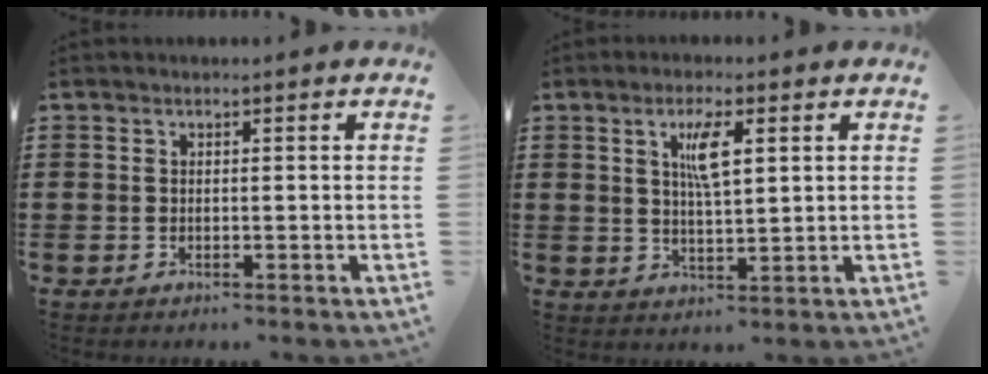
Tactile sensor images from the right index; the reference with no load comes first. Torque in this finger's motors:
{"motor_torque": [0.68, 0.50, 0.19, 0.08]}